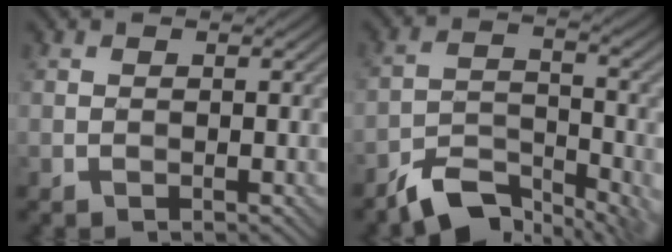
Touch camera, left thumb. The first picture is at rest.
{"total": 8.0, "force": [-6.1, 3.1, 4.2], "torque": [-0.067, -0.003, -0.117]}